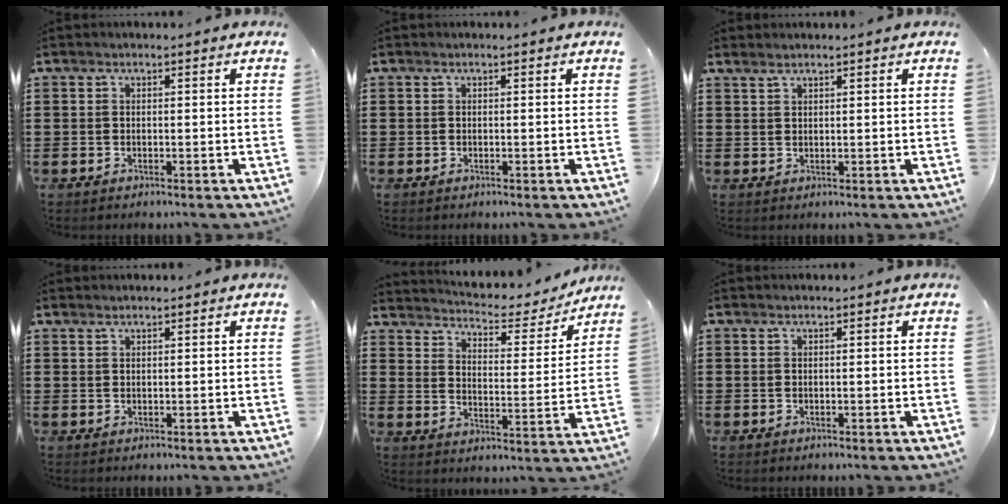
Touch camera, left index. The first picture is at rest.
{"total": 0.0}
{"total": 1.2, "force": [1.1, 0.1, 0.5], "torque": [-0.010, 0.001, 0.021]}
{"total": 0.7, "force": [0.6, 0.1, 0.2], "torque": [-0.005, 0.000, 0.013]}
{"total": 3.4, "force": [3.2, 0.6, 0.6], "torque": [-0.034, -0.026, 0.046]}
{"total": 0.0}